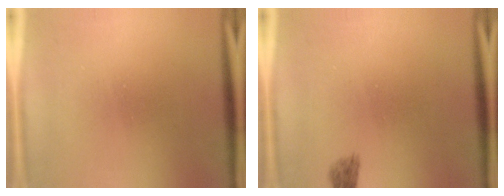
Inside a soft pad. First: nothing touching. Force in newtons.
{"total": 1.6}